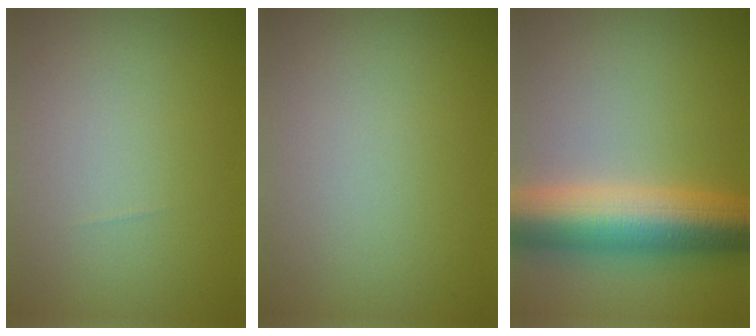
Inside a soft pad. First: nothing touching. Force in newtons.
{"total": 0.0}
{"total": 9.5, "press": 9.5, "slide": 0.2}